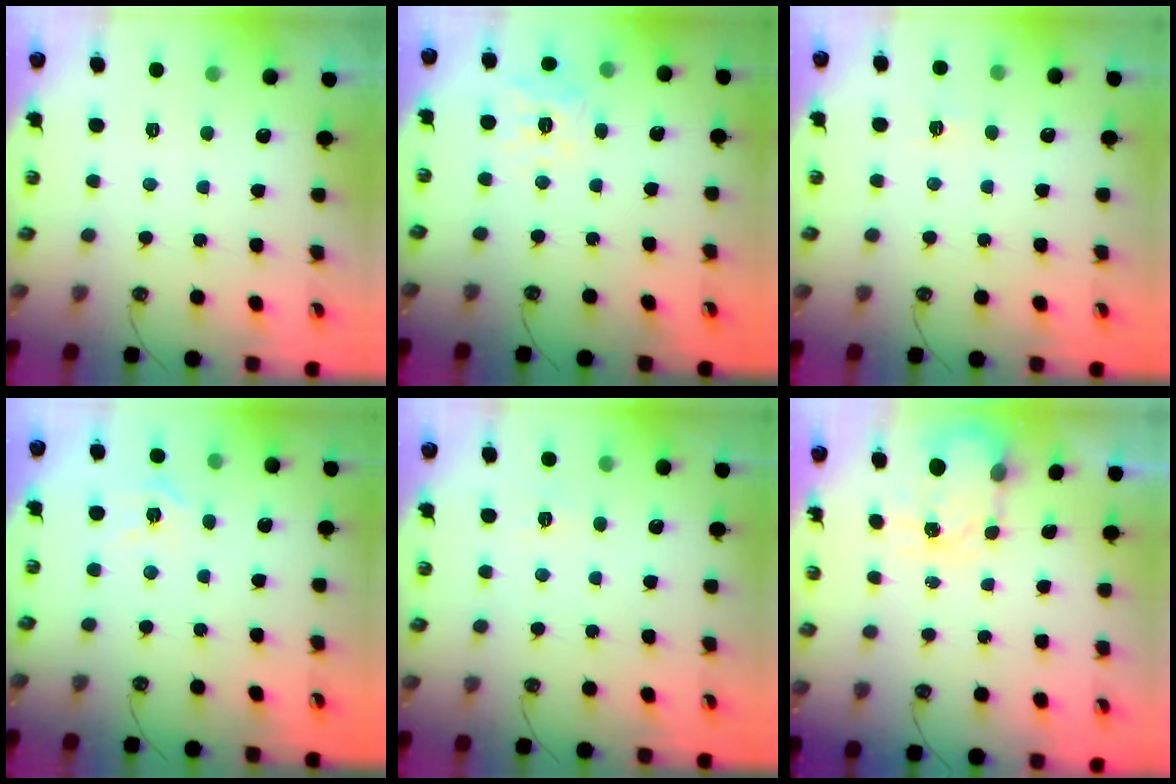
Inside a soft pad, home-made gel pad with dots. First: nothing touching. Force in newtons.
{"total": 11.4, "press": 11.3, "slide": 1.4}
{"total": 3.9, "press": 3.9, "slide": 0.4}
{"total": 5.0, "press": 4.9, "slide": 0.5}
{"total": 3.9, "press": 3.8, "slide": 0.5}
{"total": 3.9, "press": 3.9, "slide": 0.5}